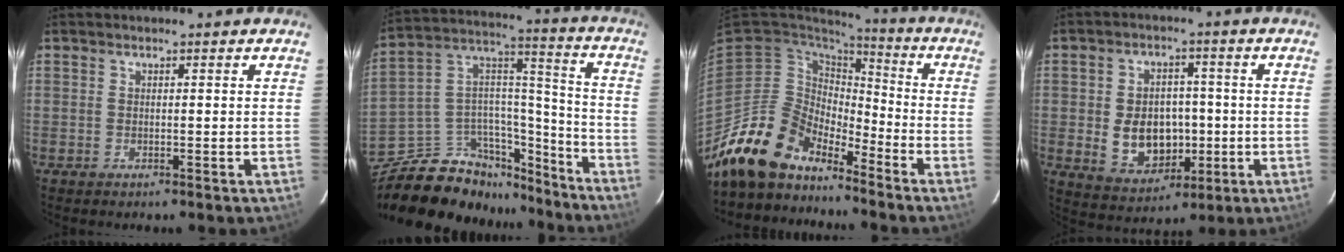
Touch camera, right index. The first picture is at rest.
{"total": 23.1, "force": [-17.6, 11.2, 10.0], "torque": [-0.201, 0.071, -0.260]}
{"total": 14.0, "force": [-12.1, 5.9, 3.6], "torque": [-0.080, 0.017, -0.230]}
{"total": 10.3, "force": [-1.4, 7.9, 6.5], "torque": [-0.139, 0.003, -0.002]}